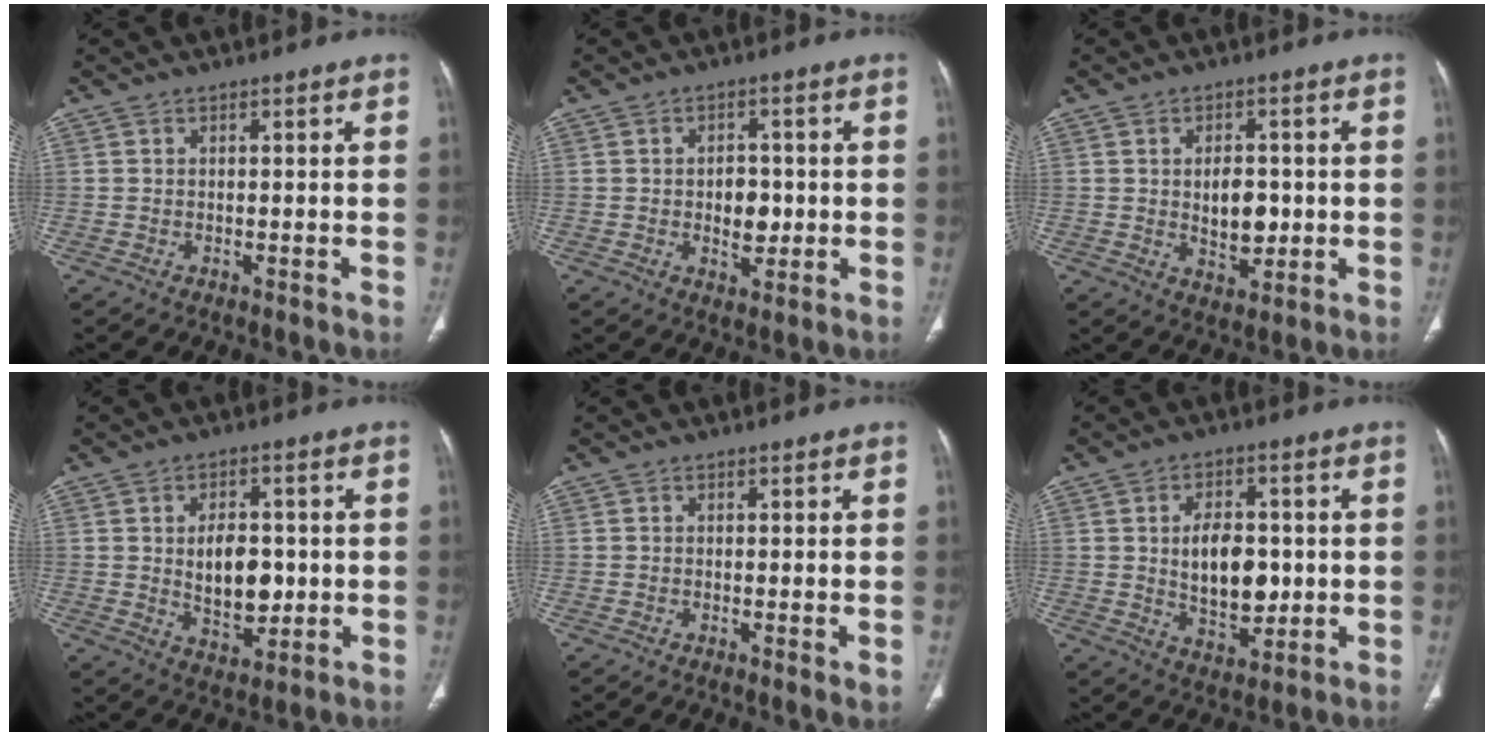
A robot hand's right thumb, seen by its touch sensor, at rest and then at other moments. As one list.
[{"total": 5.3, "force": [-0.4, 3.6, 3.9], "torque": [-0.035, 0.002, -0.002]}, {"total": 6.8, "force": [-0.1, 4.1, 5.4], "torque": [-0.062, -0.004, 0.008]}, {"total": 9.6, "force": [0.1, 5.9, 7.6], "torque": [-0.089, -0.004, 0.013]}, {"total": 1.4, "force": [-0.2, 0.3, 1.3], "torque": [-0.027, -0.007, -0.006]}, {"total": 11.0, "force": [0.4, 6.8, 8.6], "torque": [-0.107, -0.005, 0.017]}]